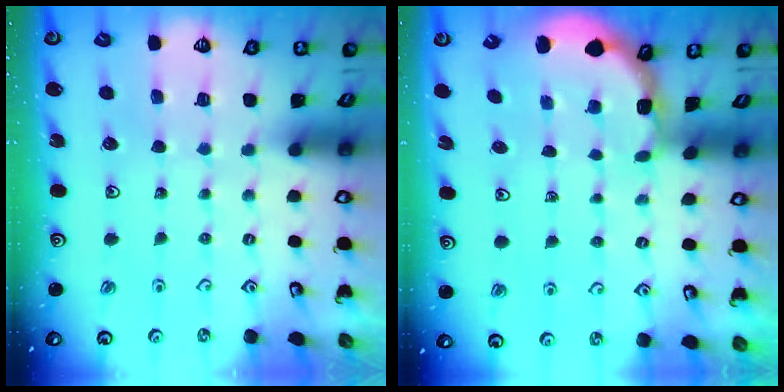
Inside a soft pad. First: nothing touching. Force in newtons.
{"total": 1.9, "press": 1.9, "slide": 0.3}